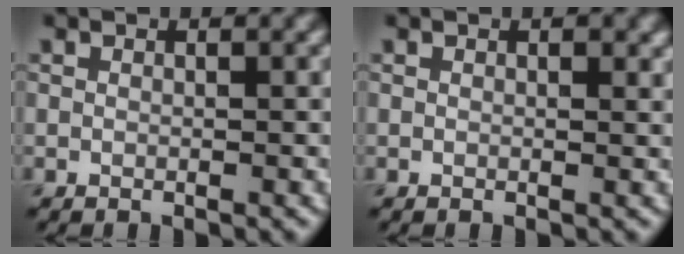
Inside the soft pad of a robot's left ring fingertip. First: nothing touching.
{"total": 0.9, "force": [0.4, 0.4, 0.7], "torque": [-0.008, -0.002, 0.007]}